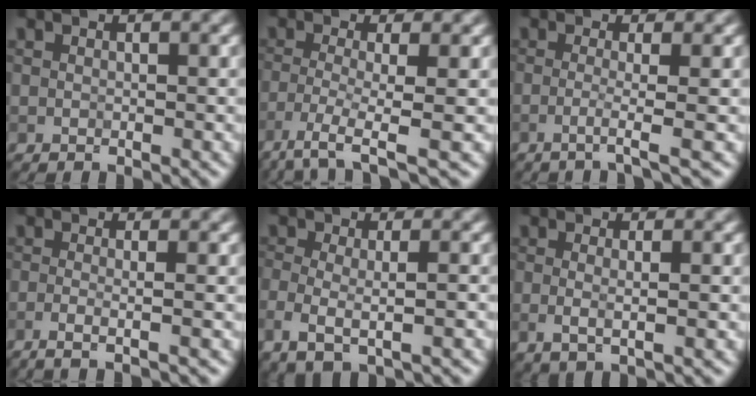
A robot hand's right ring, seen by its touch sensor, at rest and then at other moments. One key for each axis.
{"total": 4.8, "fx": -2.9, "fy": 0.9, "fz": 3.8, "tx": -0.073, "ty": -0.009, "tz": -0.066}
{"total": 2.6, "fx": -0.8, "fy": 0.4, "fz": 2.4, "tx": -0.037, "ty": 0.000, "tz": -0.029}
{"total": 3.2, "fx": -1.1, "fy": 1.3, "fz": 2.8, "tx": -0.023, "ty": -0.002, "tz": -0.033}
{"total": 3.9, "fx": -1.5, "fy": 1.7, "fz": 3.2, "tx": -0.059, "ty": -0.008, "tz": -0.018}
{"total": 2.4, "fx": -0.1, "fy": 0.7, "fz": 2.2, "tx": -0.043, "ty": -0.008, "tz": -0.002}